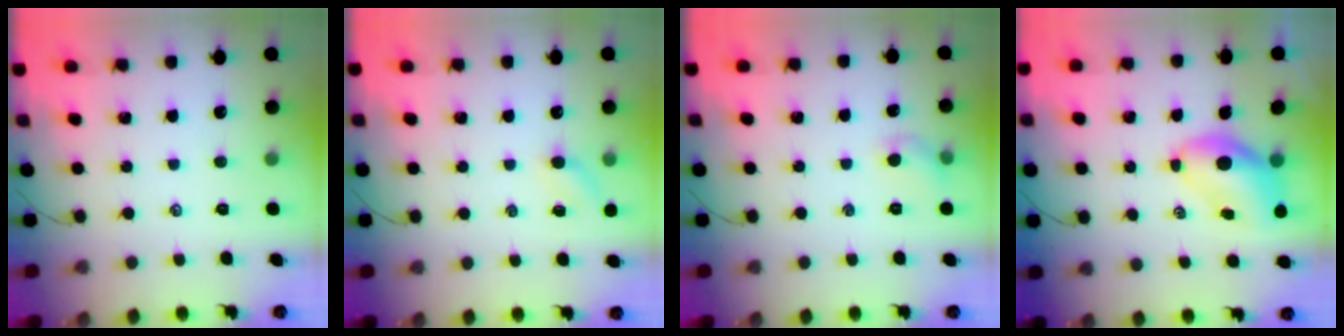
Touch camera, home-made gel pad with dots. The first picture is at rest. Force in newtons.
{"total": 3.4, "press": 3.2, "slide": 1.1}
{"total": 5.3, "press": 5.2, "slide": 1.0}
{"total": 6.6, "press": 6.5, "slide": 1.3}